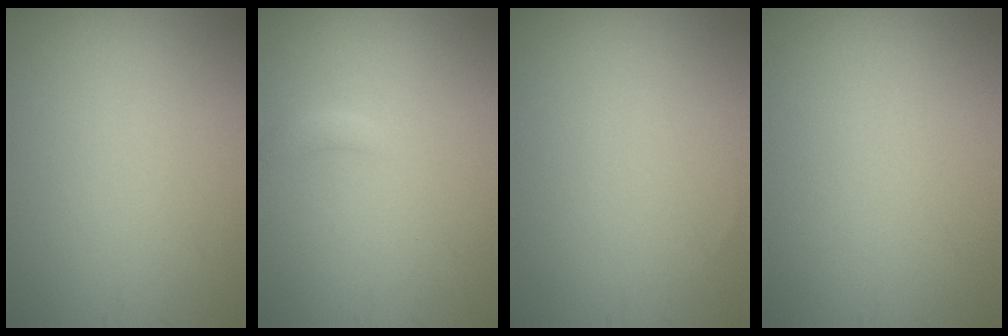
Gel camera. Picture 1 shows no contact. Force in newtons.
{"total": 1.6, "press": 1.5, "slide": 0.2}
{"total": 0.0}
{"total": 0.0}